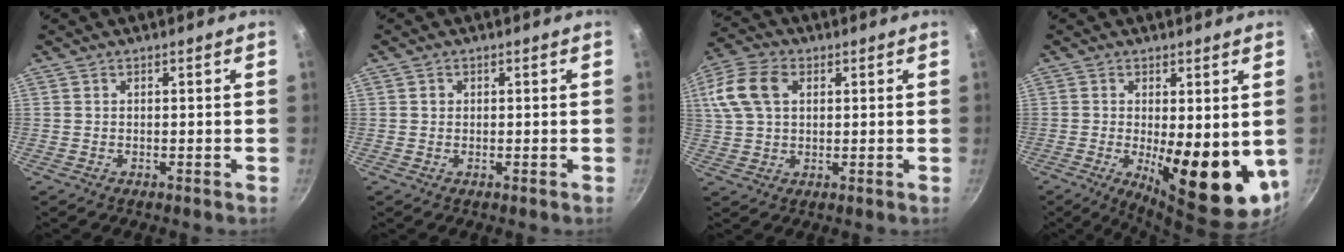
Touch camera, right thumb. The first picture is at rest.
{"total": 0.8, "force": [0.1, 0.8, 0.2], "torque": [0.000, 0.002, 0.001]}
{"total": 12.3, "force": [3.6, 8.4, 8.3], "torque": [-0.174, 0.018, 0.059]}
{"total": 14.7, "force": [-1.5, 5.1, 13.7], "torque": [-0.166, -0.024, -0.008]}